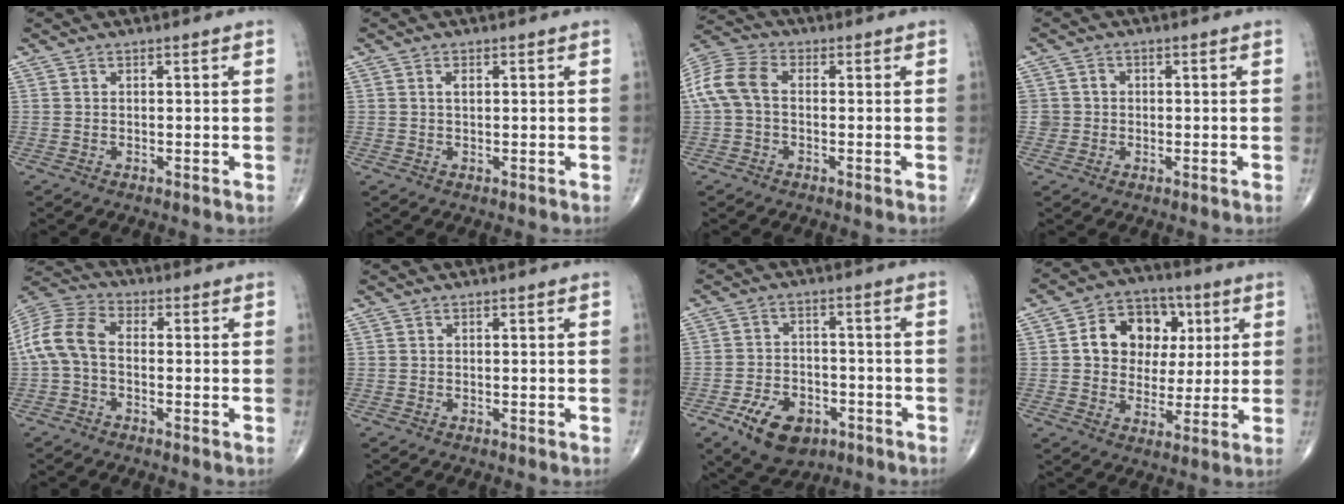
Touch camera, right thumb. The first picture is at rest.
{"total": 1.3, "force": [0.4, 0.6, 1.0], "torque": [-0.020, 0.002, 0.008]}
{"total": 9.2, "force": [0.2, 6.1, 7.0], "torque": [-0.151, 0.027, -0.005]}
{"total": 2.7, "force": [0.0, 2.7, 0.3], "torque": [0.016, 0.007, 0.000]}
{"total": 10.0, "force": [-1.0, 6.2, 7.8], "torque": [-0.166, 0.030, -0.031]}
{"total": 0.0}
{"total": 10.7, "force": [-5.5, 6.8, 6.1], "torque": [-0.084, 0.023, -0.084]}
{"total": 13.7, "force": [3.1, 10.9, 7.7], "torque": [-0.075, 0.008, 0.049]}